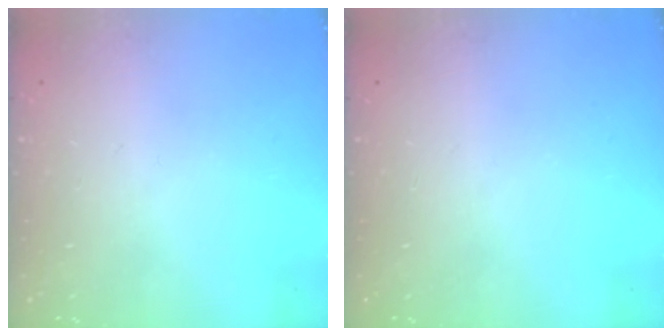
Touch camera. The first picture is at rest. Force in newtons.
{"total": 0.0}